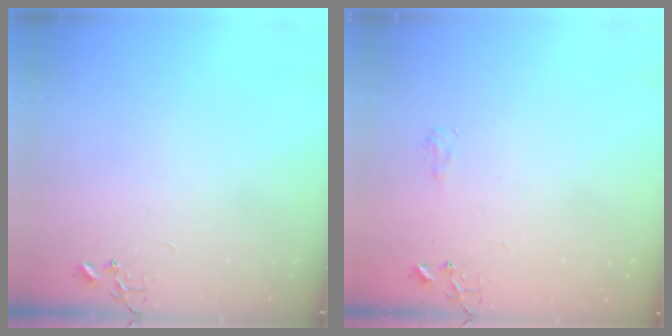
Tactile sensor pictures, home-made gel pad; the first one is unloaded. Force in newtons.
{"total": 6.9, "press": 6.8, "slide": 0.8}